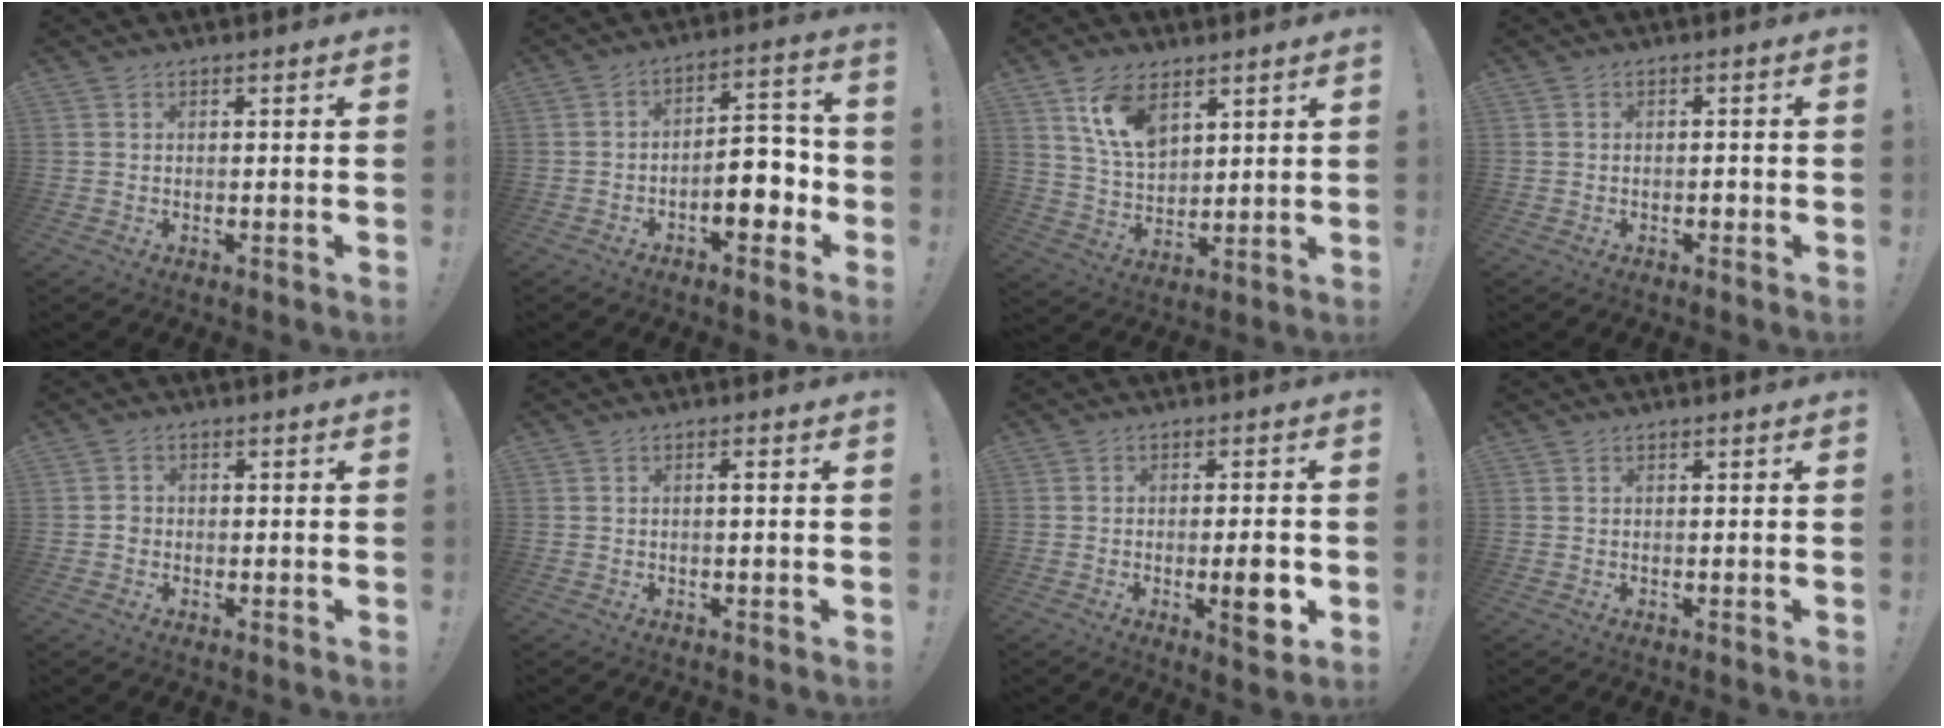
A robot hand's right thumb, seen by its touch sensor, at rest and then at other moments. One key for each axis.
{"total": 11.0, "fx": -4.1, "fy": 5.7, "fz": 8.5, "tx": -0.102, "ty": 0.026, "tz": -0.068}
{"total": 12.2, "fx": 7.0, "fy": 7.2, "fz": 7.0, "tx": -0.128, "ty": -0.021, "tz": 0.137}
{"total": 1.2, "fx": -0.9, "fy": 0.6, "fz": 0.5, "tx": -0.012, "ty": 0.005, "tz": -0.015}
{"total": 1.8, "fx": -0.8, "fy": 1.4, "fz": 0.8, "tx": -0.013, "ty": 0.006, "tz": -0.015}
{"total": 1.5, "fx": -0.2, "fy": -0.2, "fz": 1.4, "tx": -0.025, "ty": 0.000, "tz": -0.007}
{"total": 7.2, "fx": -2.0, "fy": 1.6, "fz": 6.7, "tx": -0.081, "ty": -0.003, "tz": -0.031}
{"total": 0.0}